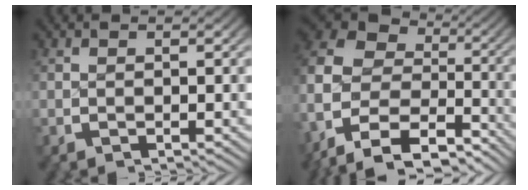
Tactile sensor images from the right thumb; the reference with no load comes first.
{"total": 16.2, "force": [-5.1, 11.9, 9.7], "torque": [-0.223, -0.060, -0.067]}